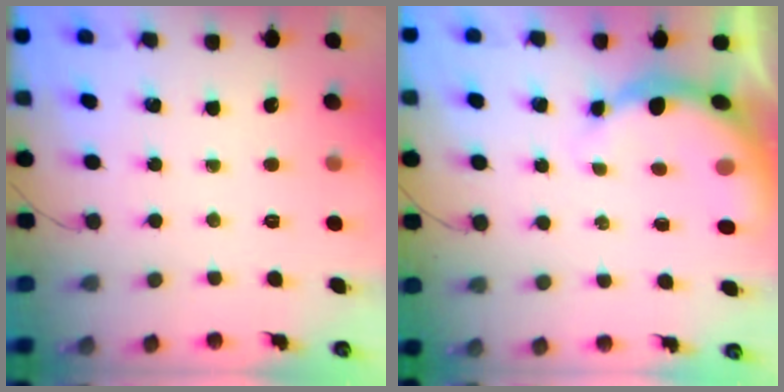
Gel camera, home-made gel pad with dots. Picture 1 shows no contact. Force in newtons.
{"total": 8.3, "press": 8.2, "slide": 1.5}